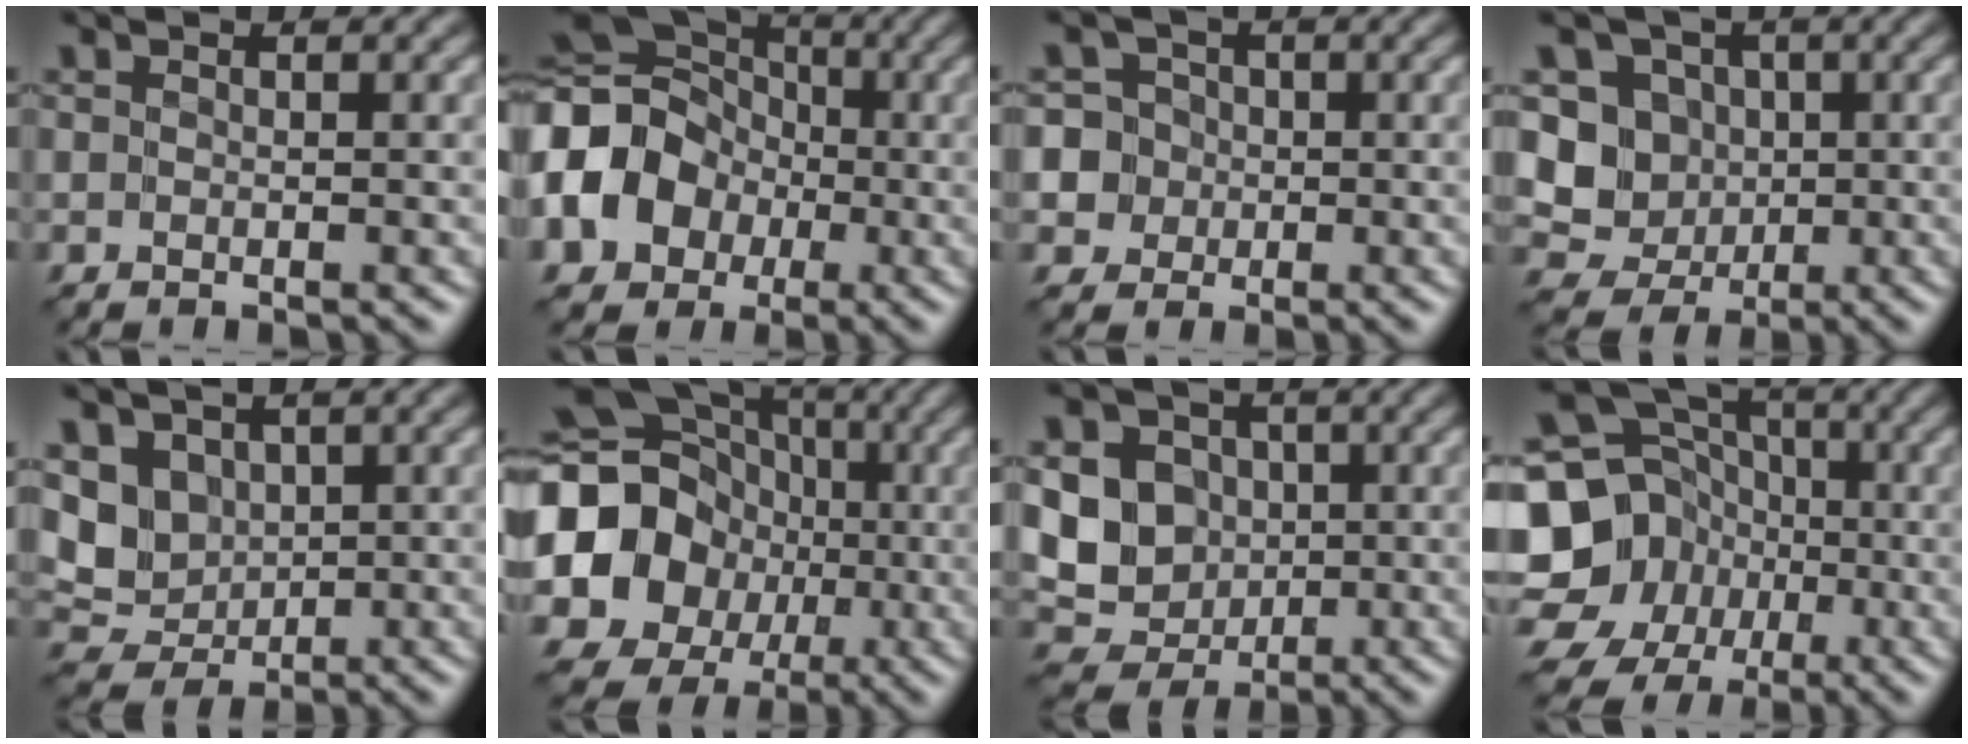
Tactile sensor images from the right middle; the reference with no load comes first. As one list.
[{"total": 13.6, "force": [-1.9, 11.6, 6.8], "torque": [-0.151, 0.002, -0.077]}, {"total": 6.4, "force": [-0.5, 6.2, 1.3], "torque": [-0.021, 0.026, -0.032]}, {"total": 6.0, "force": [1.0, 5.6, 1.9], "torque": [-0.024, 0.012, -0.004]}, {"total": 3.8, "force": [1.2, 3.3, 1.5], "torque": [-0.031, -0.004, 0.019]}, {"total": 18.6, "force": [-1.4, 17.1, 7.1], "torque": [-0.158, -0.003, -0.060]}, {"total": 8.1, "force": [0.9, 7.3, 3.3], "torque": [-0.052, 0.020, -0.008]}, {"total": 15.0, "force": [-3.5, 13.8, 4.8], "torque": [-0.122, 0.005, -0.082]}]